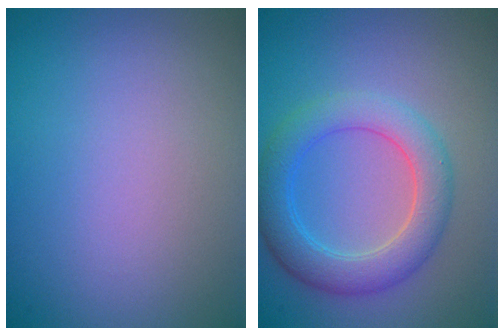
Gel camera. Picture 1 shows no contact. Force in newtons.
{"total": 5.0, "press": 5.0, "slide": 0.2}